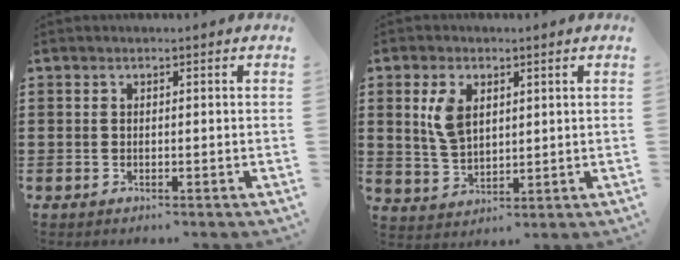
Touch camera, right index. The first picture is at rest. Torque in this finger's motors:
{"motor_torque": [1.20, 0.78, 0.40, 0.13]}